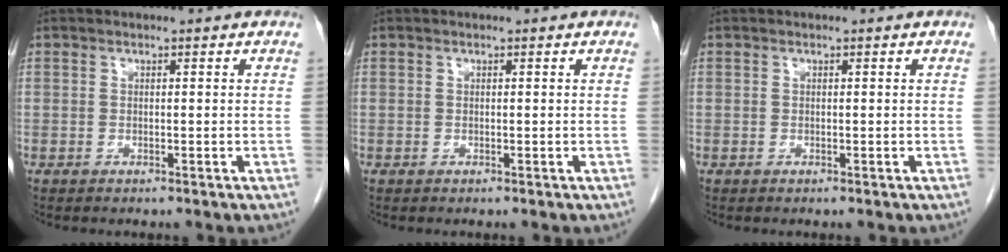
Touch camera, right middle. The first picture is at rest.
{"total": 0.0}
{"total": 0.0}